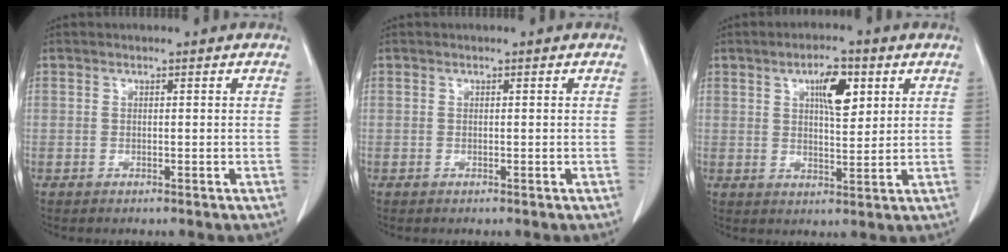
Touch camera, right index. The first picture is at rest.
{"total": 0.0}
{"total": 6.5, "force": [2.7, 2.1, 5.6], "torque": [-0.092, 0.005, 0.045]}